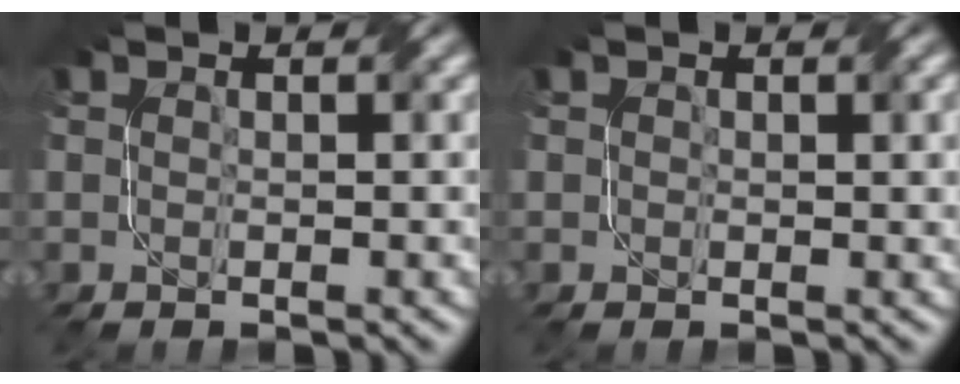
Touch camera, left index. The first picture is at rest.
{"total": 1.3, "force": [0.6, 0.8, 0.9], "torque": [-0.010, -0.001, 0.011]}